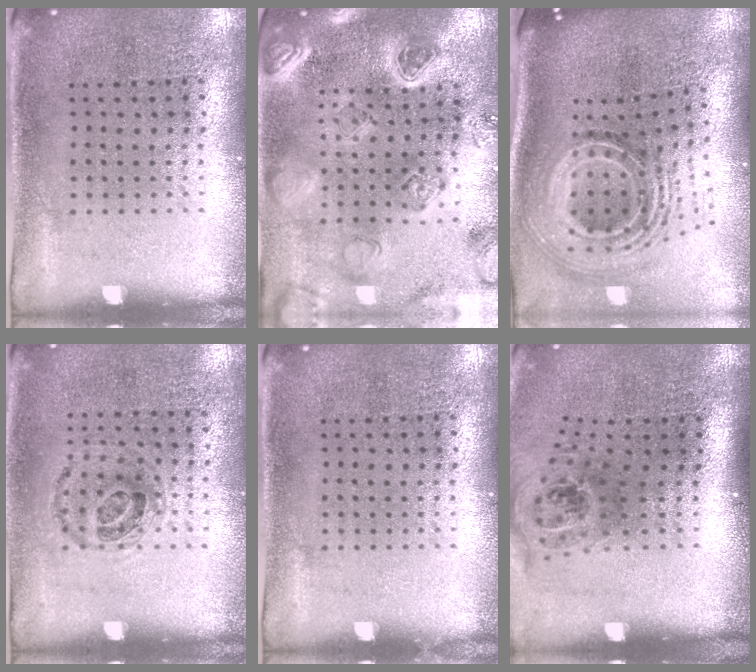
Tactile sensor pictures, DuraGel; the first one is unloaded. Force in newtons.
{"total": 2.5, "press": 2.5, "slide": 0.3}
{"total": 2.6, "press": 1.7, "slide": 2.0}
{"total": 0.9, "press": 0.7, "slide": 0.5}
{"total": 0.0}
{"total": 1.6, "press": 1.2, "slide": 1.1}